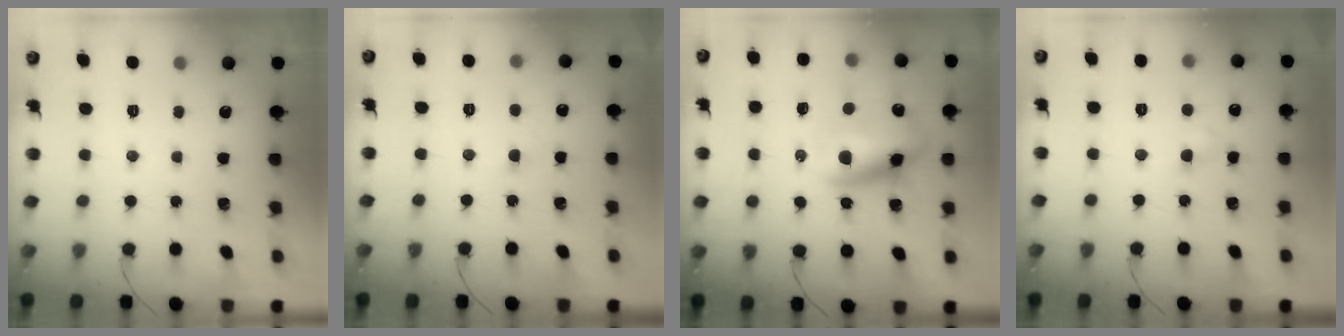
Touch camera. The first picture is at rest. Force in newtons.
{"total": 2.1, "press": 2.0, "slide": 0.7}
{"total": 11.8, "press": 11.4, "slide": 2.9}
{"total": 2.4, "press": 2.1, "slide": 1.2}